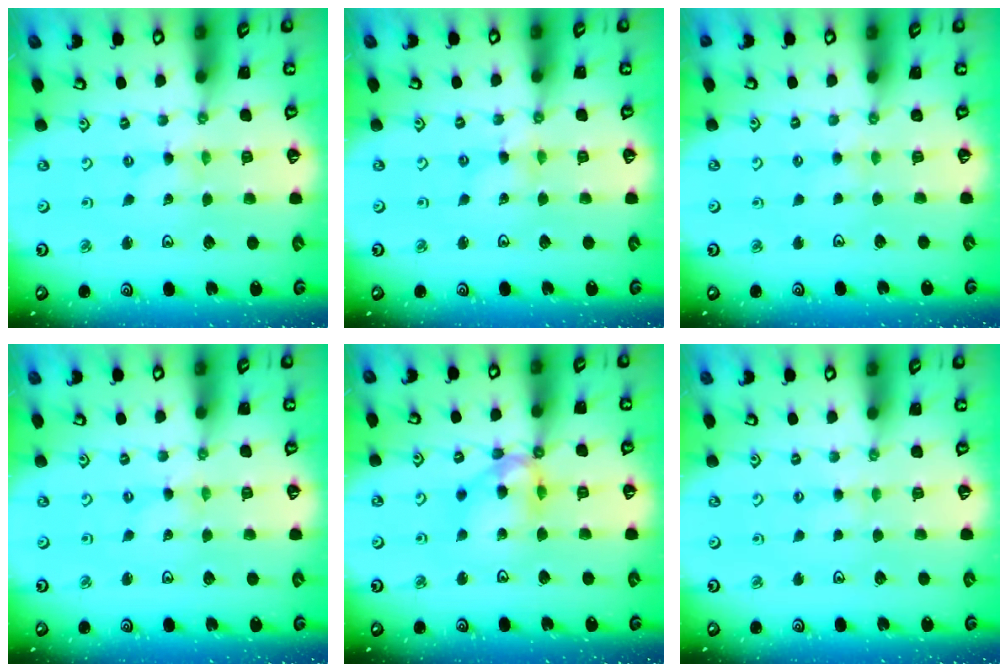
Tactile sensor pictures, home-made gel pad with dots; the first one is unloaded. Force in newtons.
{"total": 1.6, "press": 1.5, "slide": 0.2}
{"total": 1.6, "press": 1.5, "slide": 0.4}
{"total": 0.0}
{"total": 12.2, "press": 12.1, "slide": 1.7}
{"total": 1.6, "press": 1.6, "slide": 0.3}